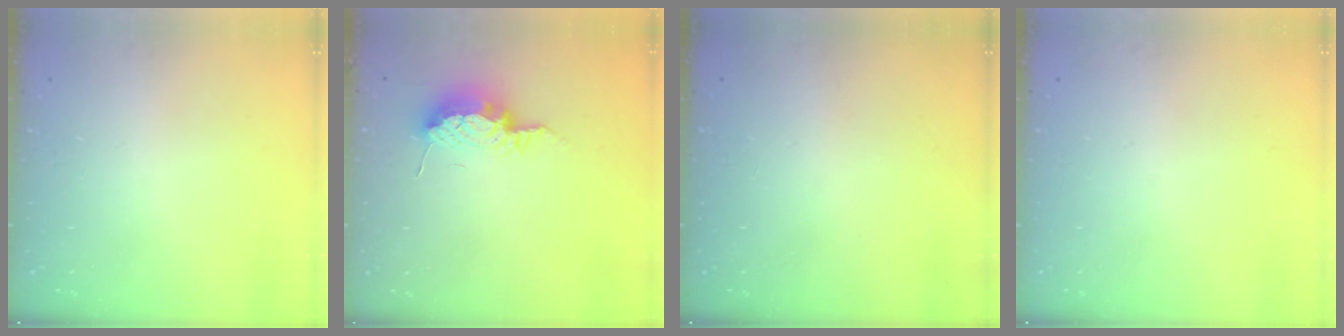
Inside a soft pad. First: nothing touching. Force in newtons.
{"total": 9.1, "press": 8.9, "slide": 2.1}
{"total": 1.1, "press": 1.1, "slide": 0.3}
{"total": 0.0}